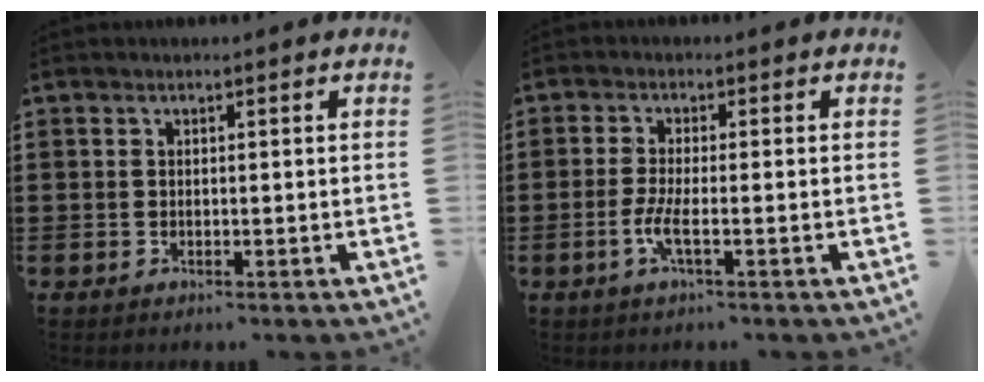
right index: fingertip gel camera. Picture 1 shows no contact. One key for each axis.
{"total": 3.8, "fx": -1.4, "fy": 0.4, "fz": 3.5, "tx": -0.081, "ty": -0.010, "tz": -0.032}